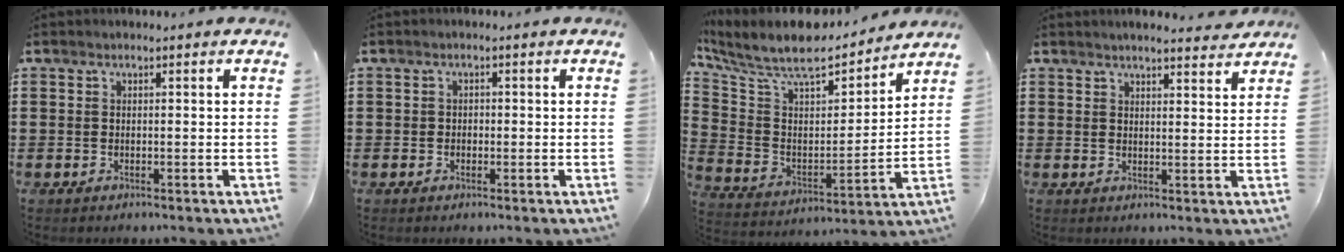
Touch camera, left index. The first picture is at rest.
{"total": 0.8, "force": [-0.1, 0.7, 0.4], "torque": [-0.010, 0.003, -0.004]}
{"total": 9.6, "force": [8.3, 2.3, 4.2], "torque": [-0.120, -0.060, 0.142]}
{"total": 2.8, "force": [2.7, -0.1, 0.4], "torque": [-0.016, -0.009, 0.051]}